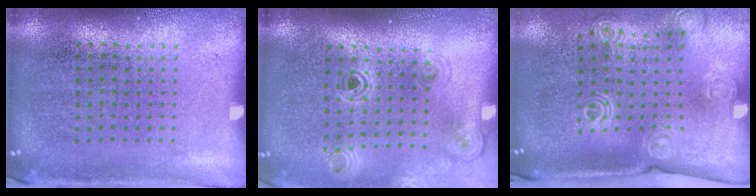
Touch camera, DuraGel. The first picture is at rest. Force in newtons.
{"total": 1.1, "press": 1.1, "slide": 0.2}
{"total": 1.8, "press": 1.5, "slide": 1.1}